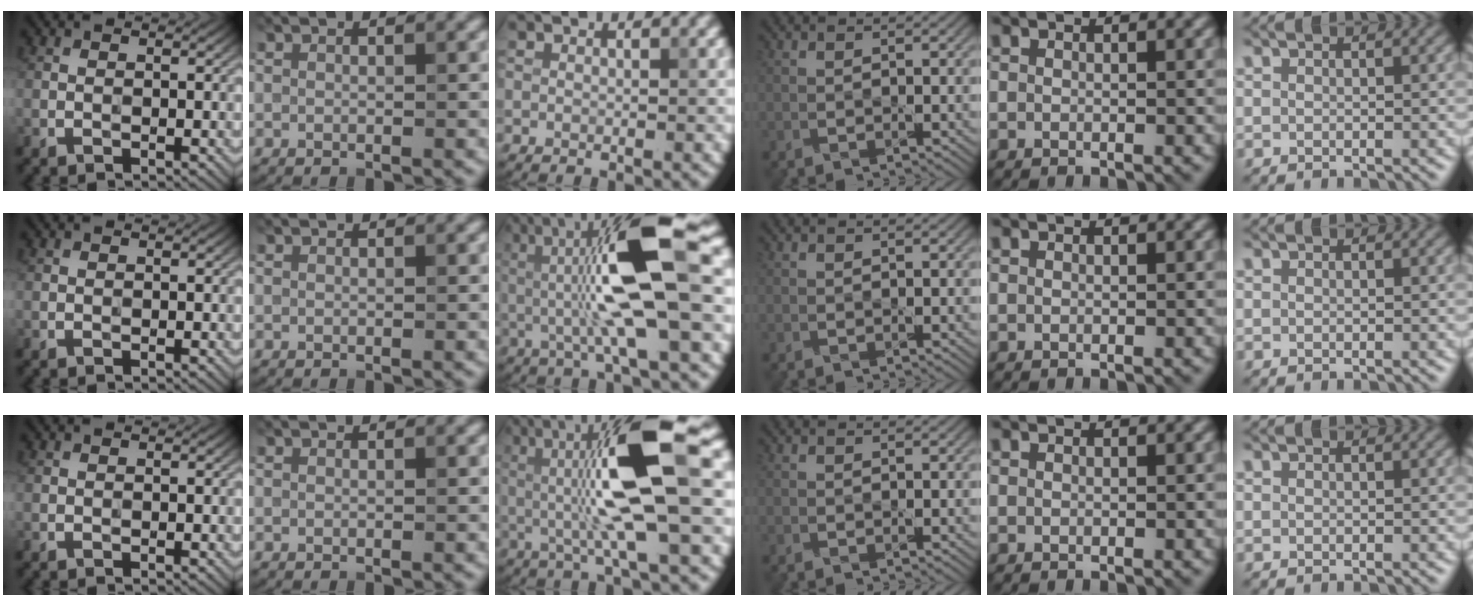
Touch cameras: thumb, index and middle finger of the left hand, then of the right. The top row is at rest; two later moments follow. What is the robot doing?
{"motion": "dispense", "object": "spray bottle"}